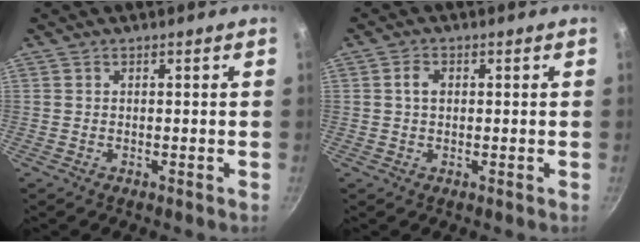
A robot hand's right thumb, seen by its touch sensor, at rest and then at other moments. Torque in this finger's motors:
{"motor_torque": [-0.42, 0.65, 0.52, 0.05, 0.03]}